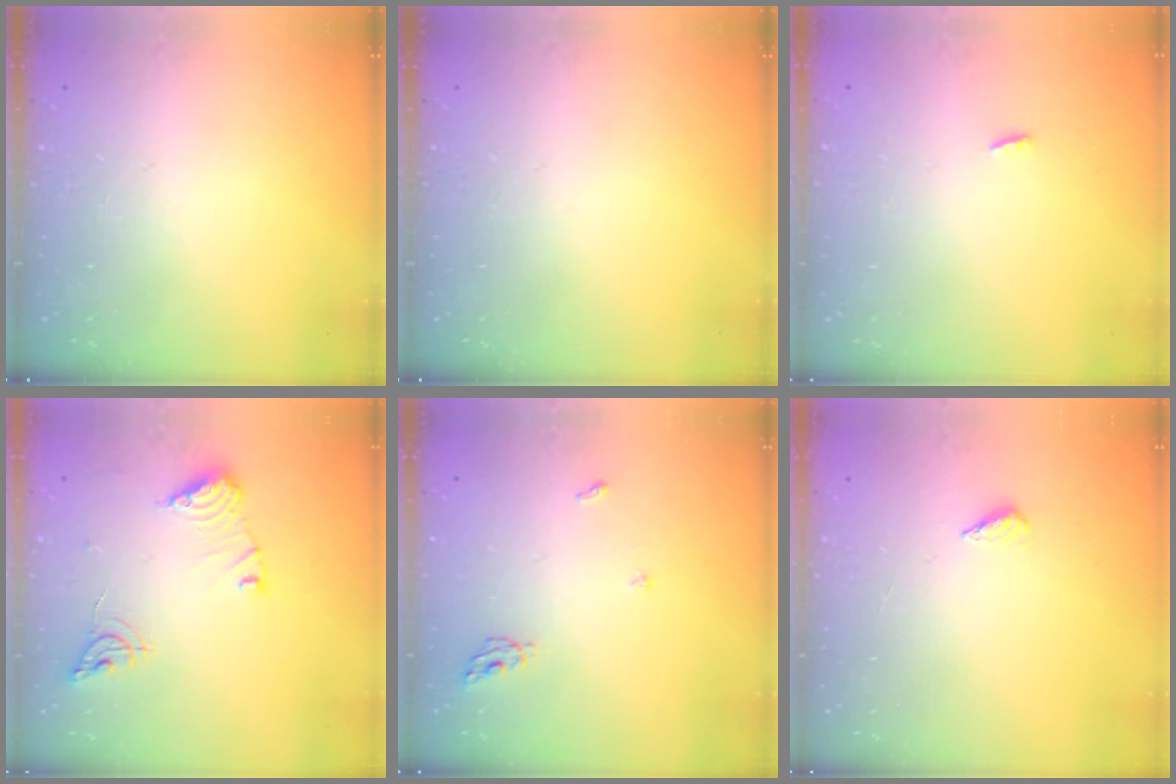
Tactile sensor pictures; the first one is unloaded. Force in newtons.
{"total": 0.0}
{"total": 2.3, "press": 2.1, "slide": 0.8}
{"total": 11.5, "press": 11.4, "slide": 1.0}
{"total": 5.2, "press": 5.1, "slide": 0.3}
{"total": 2.3, "press": 2.2, "slide": 0.8}